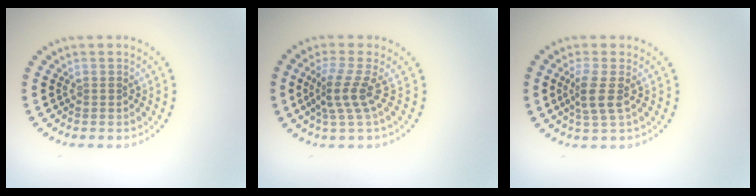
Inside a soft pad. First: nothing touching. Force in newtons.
{"total": 2.9, "press": 1.9, "slide": 2.2}
{"total": 2.4, "press": 1.9, "slide": 1.5}